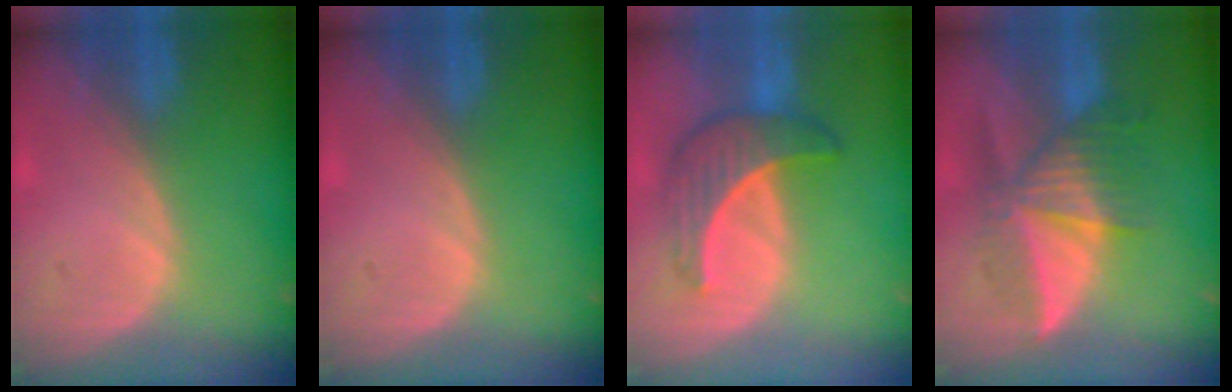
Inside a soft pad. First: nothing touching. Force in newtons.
{"total": 0.0}
{"total": 6.5, "press": 6.4, "slide": 1.0}
{"total": 7.3, "press": 7.2, "slide": 1.2}